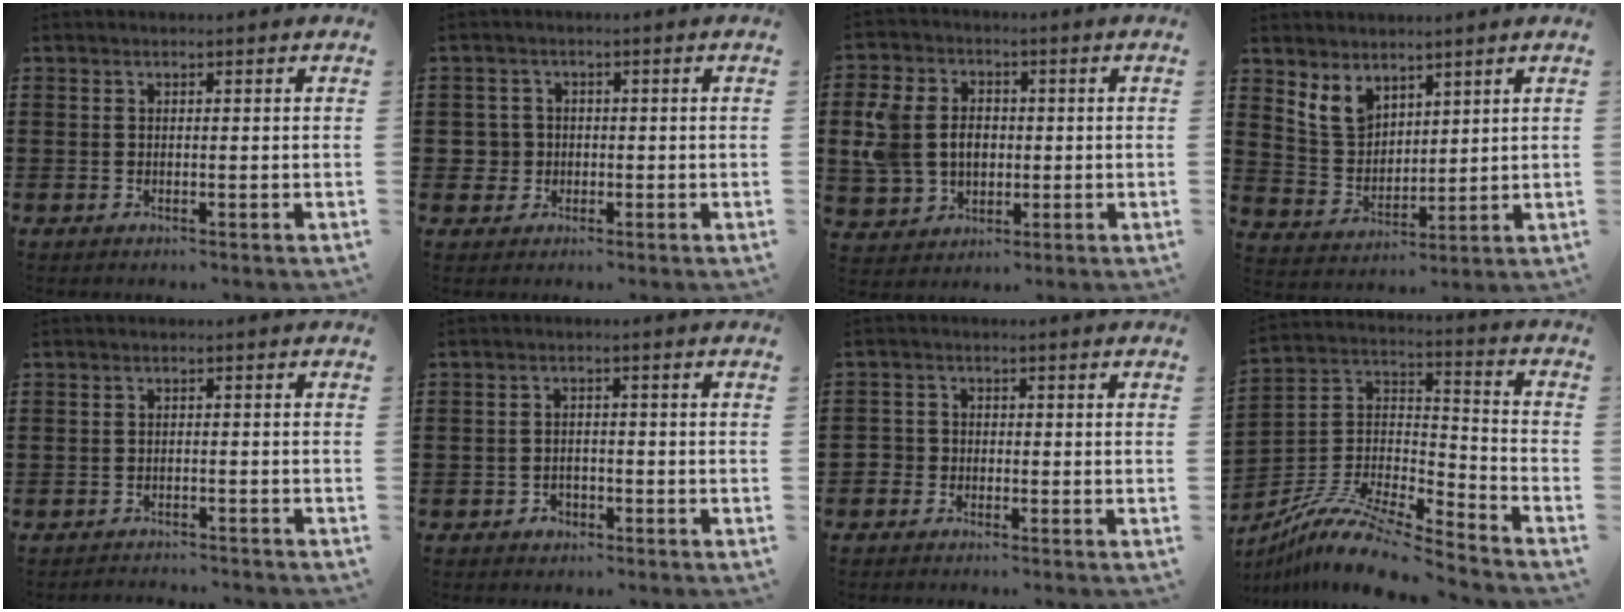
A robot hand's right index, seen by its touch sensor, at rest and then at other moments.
{"total": 3.0, "force": [-0.4, 2.9, 0.6], "torque": [-0.033, 0.005, -0.014]}
{"total": 7.9, "force": [0.3, 6.6, 4.4], "torque": [-0.132, 0.013, 0.001]}
{"total": 5.7, "force": [4.0, 3.6, 1.9], "torque": [-0.057, 0.001, 0.078]}
{"total": 1.5, "force": [-1.5, 0.1, 0.0], "torque": [-0.005, 0.002, -0.033]}
{"total": 1.7, "force": [-1.2, 1.2, 0.5], "torque": [-0.015, 0.001, -0.026]}
{"total": 1.8, "force": [-1.1, 1.4, 0.1], "torque": [-0.007, 0.006, -0.026]}
{"total": 11.5, "force": [-9.8, 2.1, 5.7], "torque": [-0.120, 0.022, -0.196]}